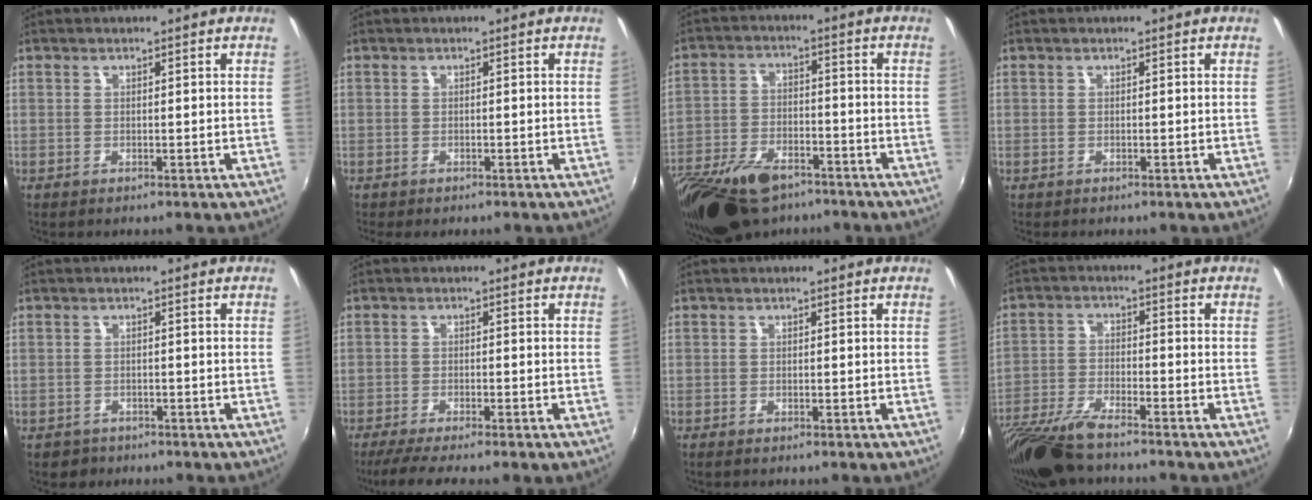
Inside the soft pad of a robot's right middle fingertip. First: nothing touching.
{"total": 1.1, "force": [-0.9, 0.5, 0.3], "torque": [-0.010, -0.006, -0.013]}
{"total": 18.7, "force": [-12.8, 9.2, 10.1], "torque": [-0.234, -0.028, -0.226]}
{"total": 0.0}
{"total": 2.3, "force": [-1.5, 1.7, 0.2], "torque": [-0.012, -0.001, -0.022]}
{"total": 6.4, "force": [-5.3, -0.2, 3.6], "torque": [-0.080, -0.018, -0.088]}
{"total": 1.3, "force": [-1.1, 0.4, 0.7], "torque": [-0.015, -0.005, -0.019]}
{"total": 11.4, "force": [-9.4, 2.3, 6.1], "torque": [-0.139, -0.025, -0.182]}